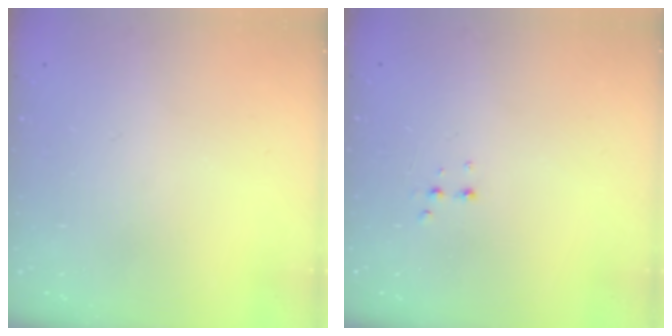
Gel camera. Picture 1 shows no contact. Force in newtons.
{"total": 2.5, "press": 2.4, "slide": 0.8}